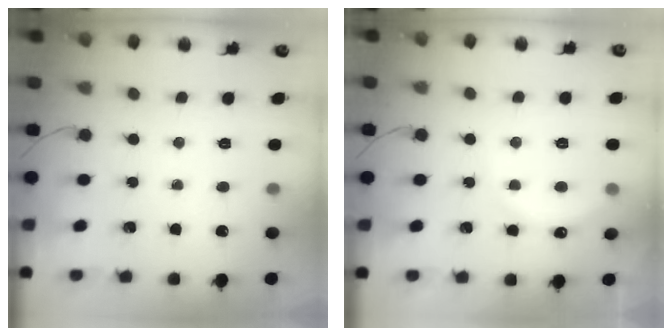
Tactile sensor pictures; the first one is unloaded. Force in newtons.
{"total": 6.3, "press": 6.2, "slide": 1.3}